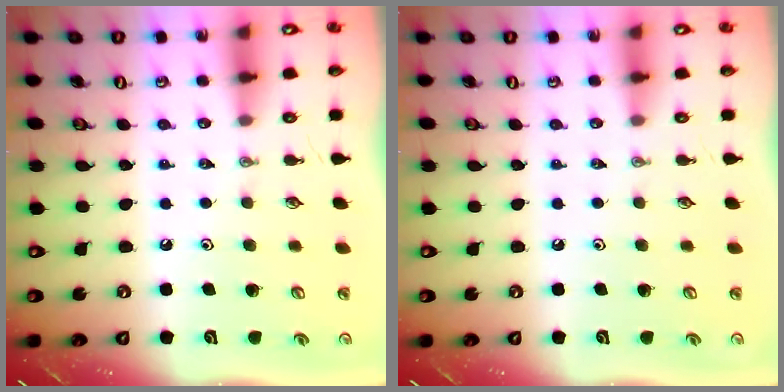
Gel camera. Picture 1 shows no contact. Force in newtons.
{"total": 0.0}